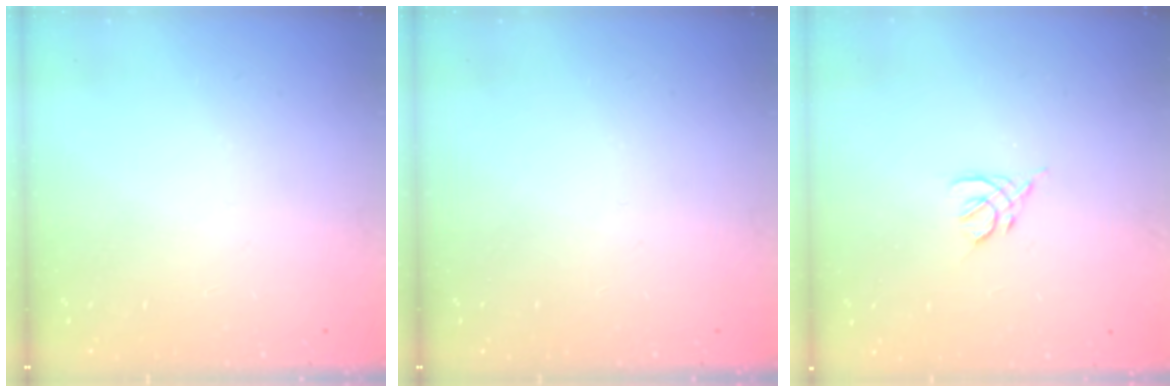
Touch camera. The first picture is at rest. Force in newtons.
{"total": 0.0}
{"total": 2.8, "press": 2.8, "slide": 0.7}